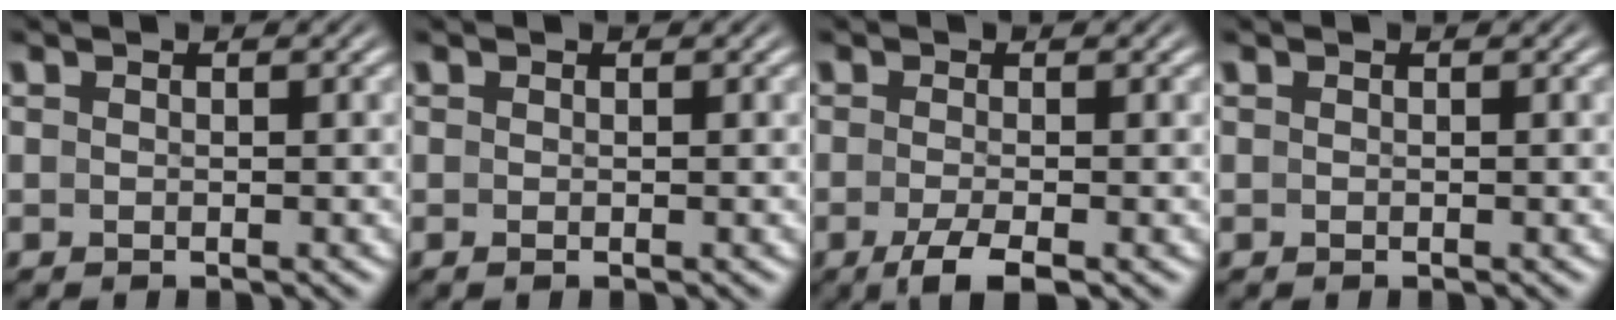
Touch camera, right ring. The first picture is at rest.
{"total": 0.0}
{"total": 3.0, "force": [-2.1, 0.7, 2.1], "torque": [-0.045, -0.019, -0.025]}
{"total": 0.0}